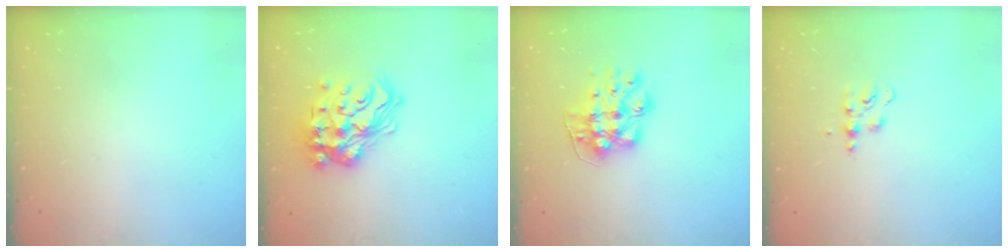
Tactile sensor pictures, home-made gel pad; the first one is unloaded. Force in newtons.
{"total": 19.3, "press": 19.2, "slide": 1.5}
{"total": 11.1, "press": 11.1, "slide": 0.8}
{"total": 6.1, "press": 6.1, "slide": 0.6}